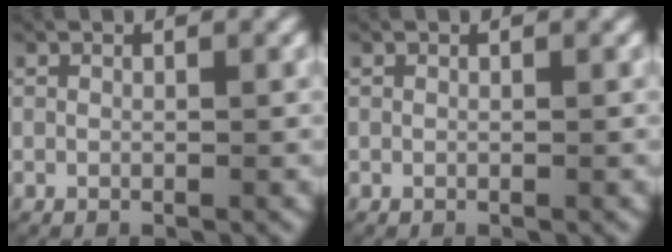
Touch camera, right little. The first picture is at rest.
{"total": 0.0}